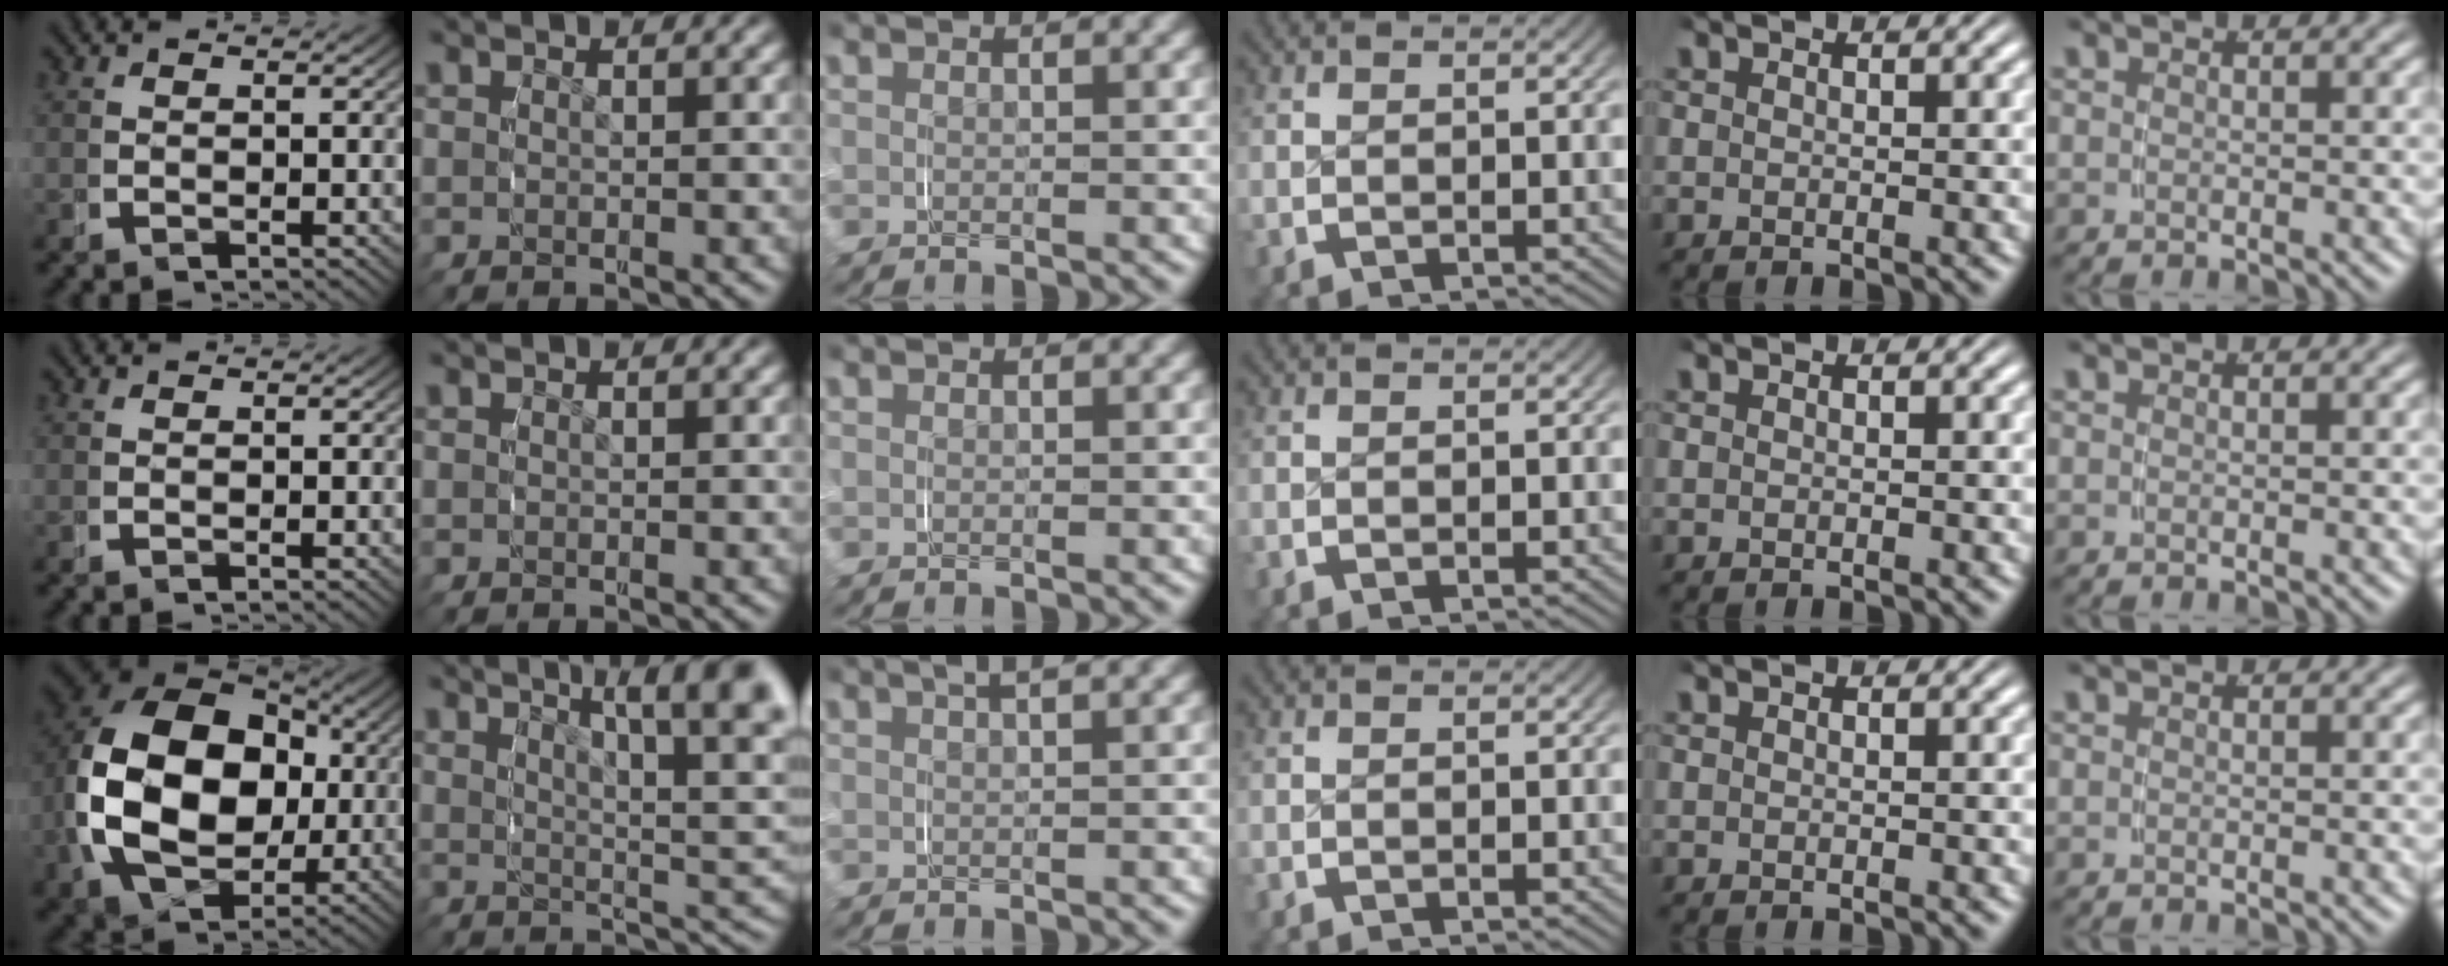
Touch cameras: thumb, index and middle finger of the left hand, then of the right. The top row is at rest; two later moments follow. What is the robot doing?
{"motion": "grasp_and_lifting", "object": "paper plate"}